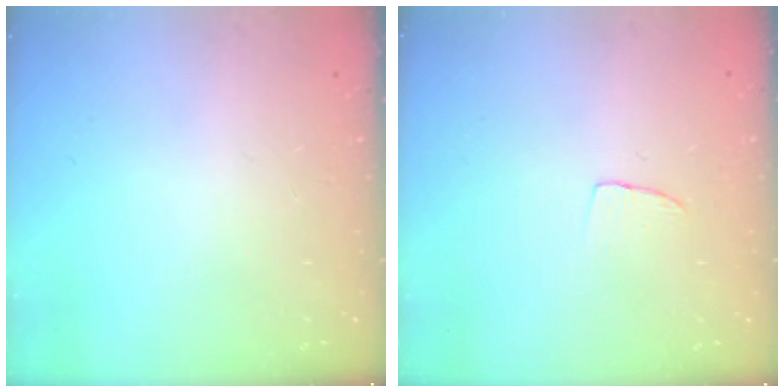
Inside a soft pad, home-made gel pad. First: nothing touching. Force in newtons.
{"total": 3.3, "press": 3.3, "slide": 0.2}